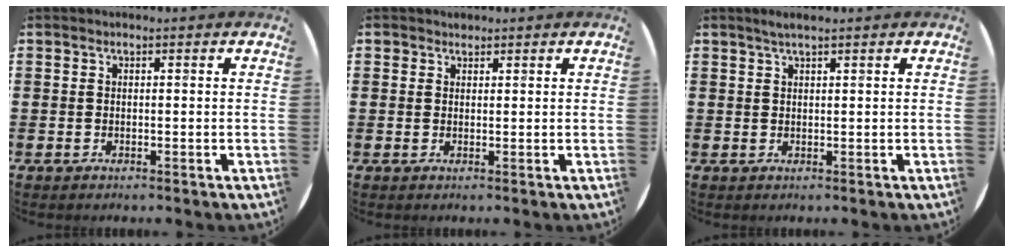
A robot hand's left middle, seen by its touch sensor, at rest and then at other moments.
{"total": 0.9, "force": [0.8, 0.4, -0.1], "torque": [0.002, 0.003, 0.016]}
{"total": 1.6, "force": [1.2, 0.1, 1.0], "torque": [-0.019, 0.004, 0.021]}